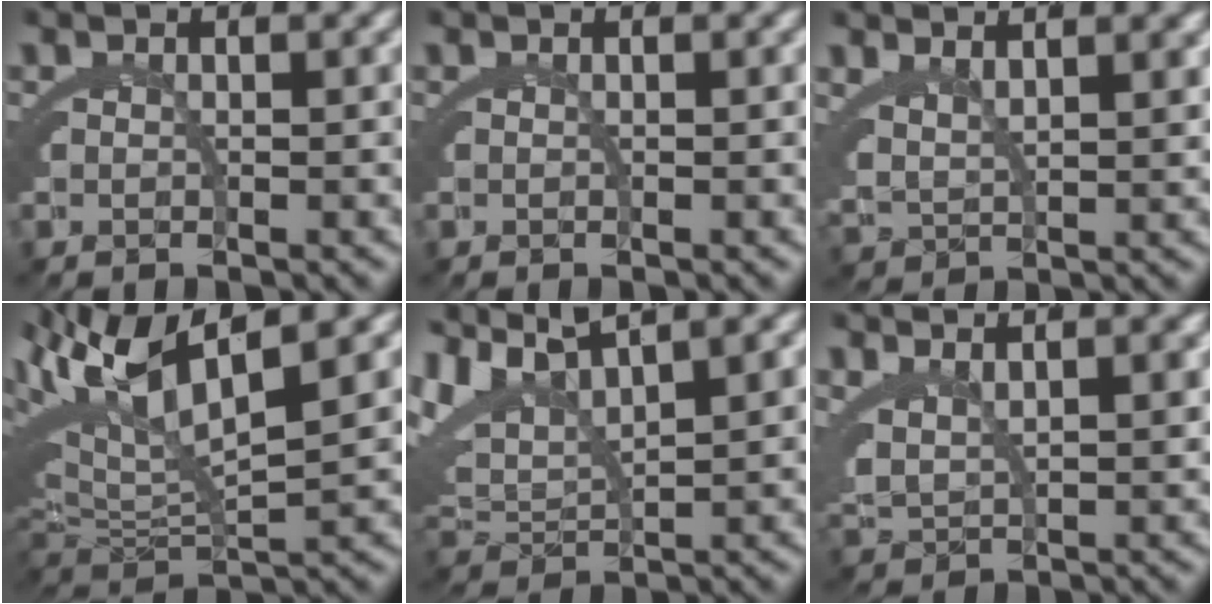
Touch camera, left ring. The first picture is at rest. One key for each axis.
{"total": 0.0}
{"total": 3.3, "fx": 2.4, "fy": 1.5, "fz": 1.7, "tx": -0.045, "ty": -0.013, "tz": 0.054}
{"total": 10.5, "fx": 4.4, "fy": 5.2, "fz": 8.0, "tx": -0.162, "ty": 0.013, "tz": 0.076}
{"total": 8.0, "fx": 3.8, "fy": 5.4, "fz": 4.5, "tx": -0.124, "ty": 0.007, "tz": 0.061}
{"total": 3.8, "fx": 2.0, "fy": 2.3, "fz": 2.3, "tx": -0.070, "ty": -0.022, "tz": 0.050}